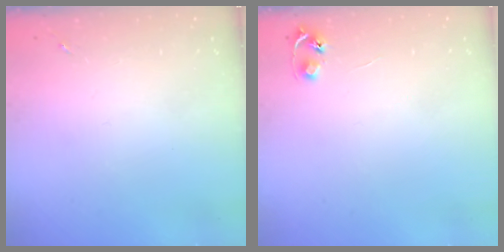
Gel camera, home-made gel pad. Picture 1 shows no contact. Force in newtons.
{"total": 4.8, "press": 4.7, "slide": 0.5}